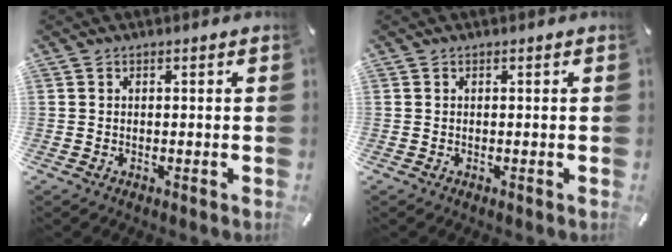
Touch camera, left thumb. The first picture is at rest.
{"total": 0.0}